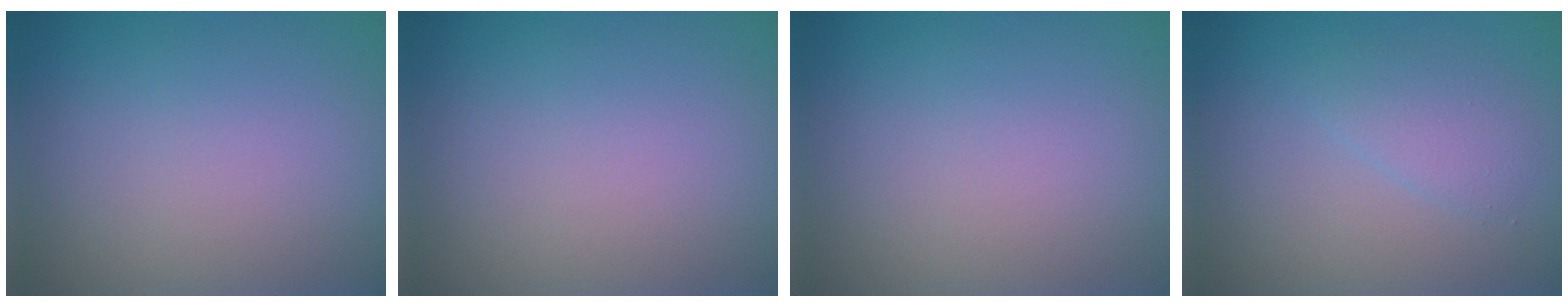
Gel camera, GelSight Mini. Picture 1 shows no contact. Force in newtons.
{"total": 0.0}
{"total": 0.0}
{"total": 1.8, "press": 1.8, "slide": 0.2}